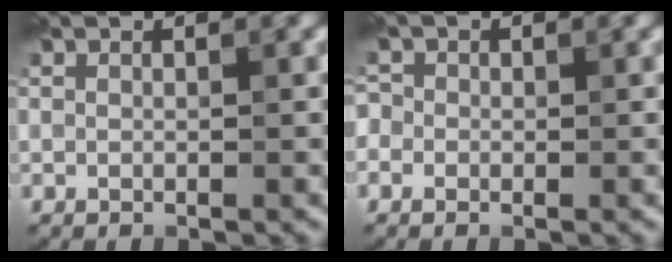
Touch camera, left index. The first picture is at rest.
{"total": 1.6, "force": [0.1, 1.5, 0.5], "torque": [0.001, 0.007, -0.017]}